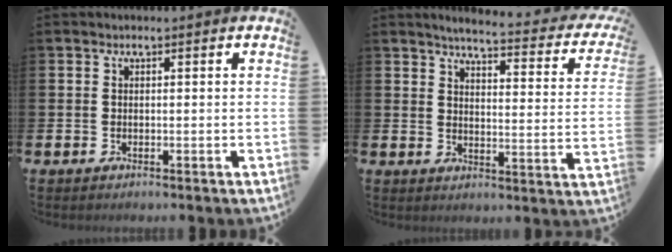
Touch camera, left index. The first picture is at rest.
{"total": 4.1, "force": [3.7, 0.3, 1.8], "torque": [-0.039, -0.036, 0.052]}